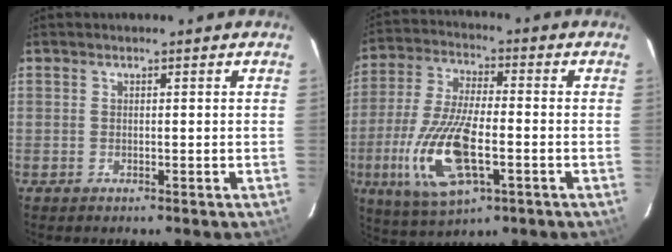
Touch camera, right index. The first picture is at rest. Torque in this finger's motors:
{"motor_torque": [1.88, -0.26, 0.50, 0.16]}